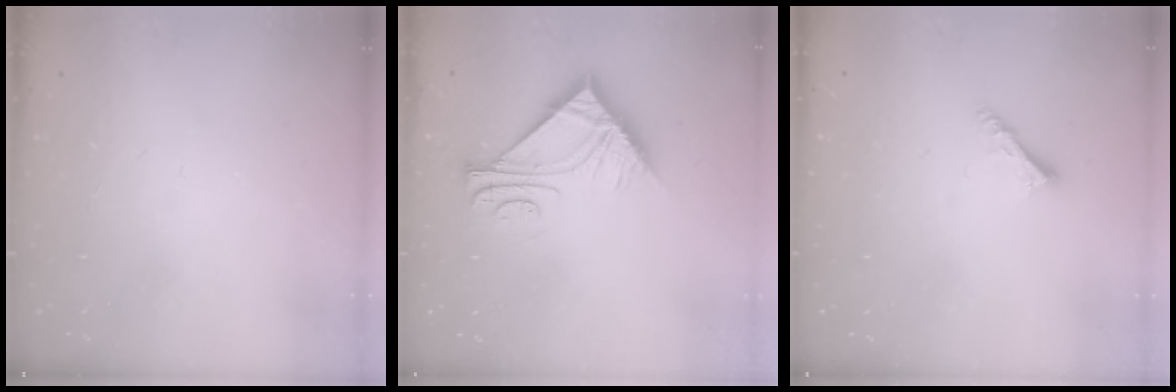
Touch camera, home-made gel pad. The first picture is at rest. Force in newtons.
{"total": 9.3, "press": 9.3, "slide": 0.5}
{"total": 4.4, "press": 4.4, "slide": 0.1}